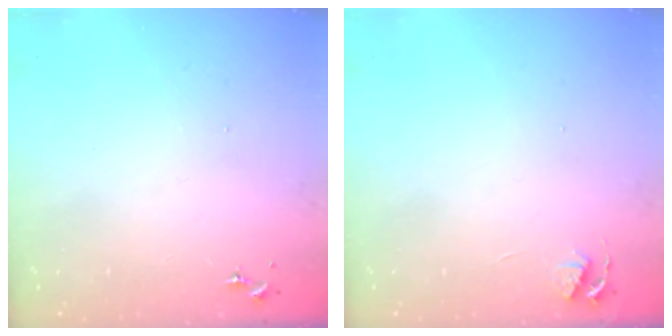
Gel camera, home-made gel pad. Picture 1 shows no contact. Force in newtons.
{"total": 3.5, "press": 3.4, "slide": 0.5}